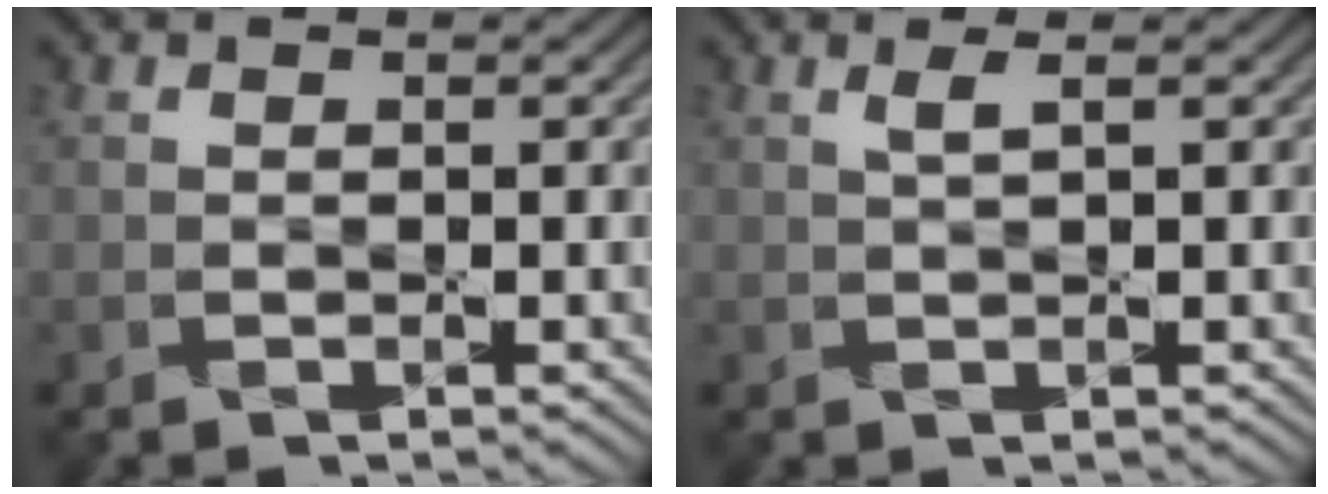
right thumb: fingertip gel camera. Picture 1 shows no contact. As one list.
[{"total": 1.5, "force": [0.6, 0.2, 1.3], "torque": [-0.027, 0.007, 0.009]}]